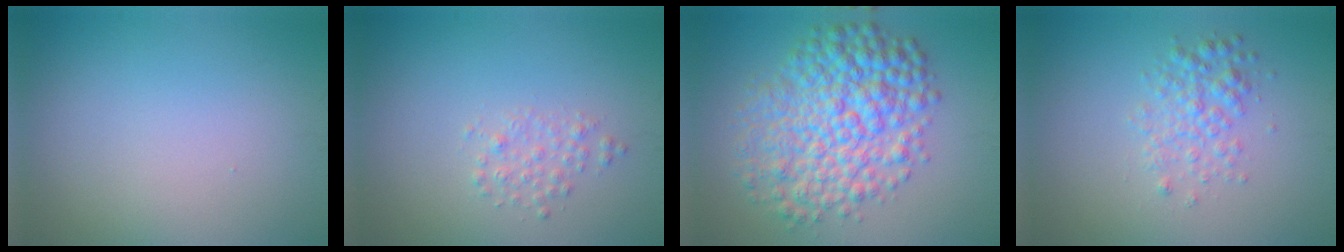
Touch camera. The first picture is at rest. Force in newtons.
{"total": 1.4, "press": 1.4, "slide": 0.0}
{"total": 8.4, "press": 8.4, "slide": 0.1}
{"total": 2.5, "press": 2.5, "slide": 0.0}